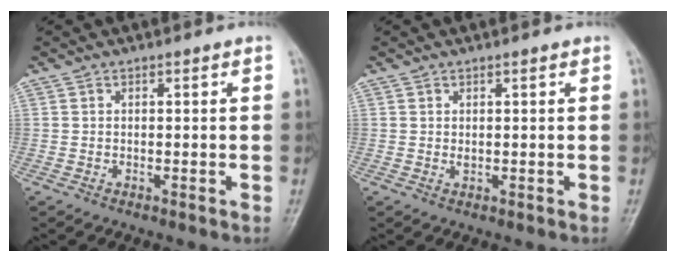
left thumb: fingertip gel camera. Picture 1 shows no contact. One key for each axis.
{"total": 1.4, "fx": 0.6, "fy": 0.5, "fz": 1.1, "tx": -0.016, "ty": 0.000, "tz": 0.011}